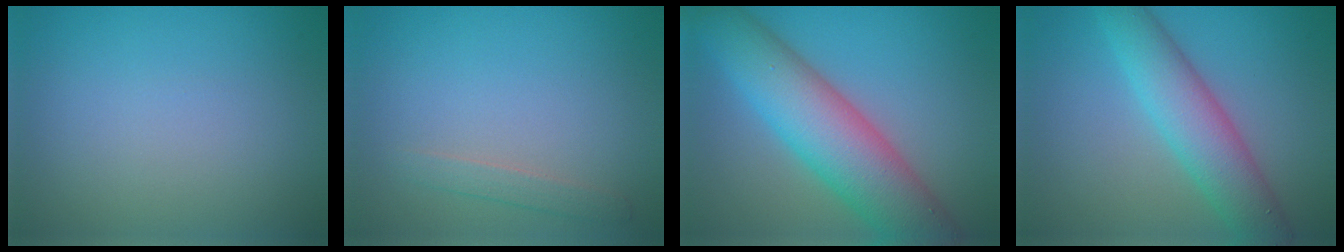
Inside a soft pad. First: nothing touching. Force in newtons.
{"total": 1.4, "press": 1.4, "slide": 0.0}
{"total": 9.7, "press": 9.6, "slide": 0.6}
{"total": 6.1, "press": 6.1, "slide": 0.2}